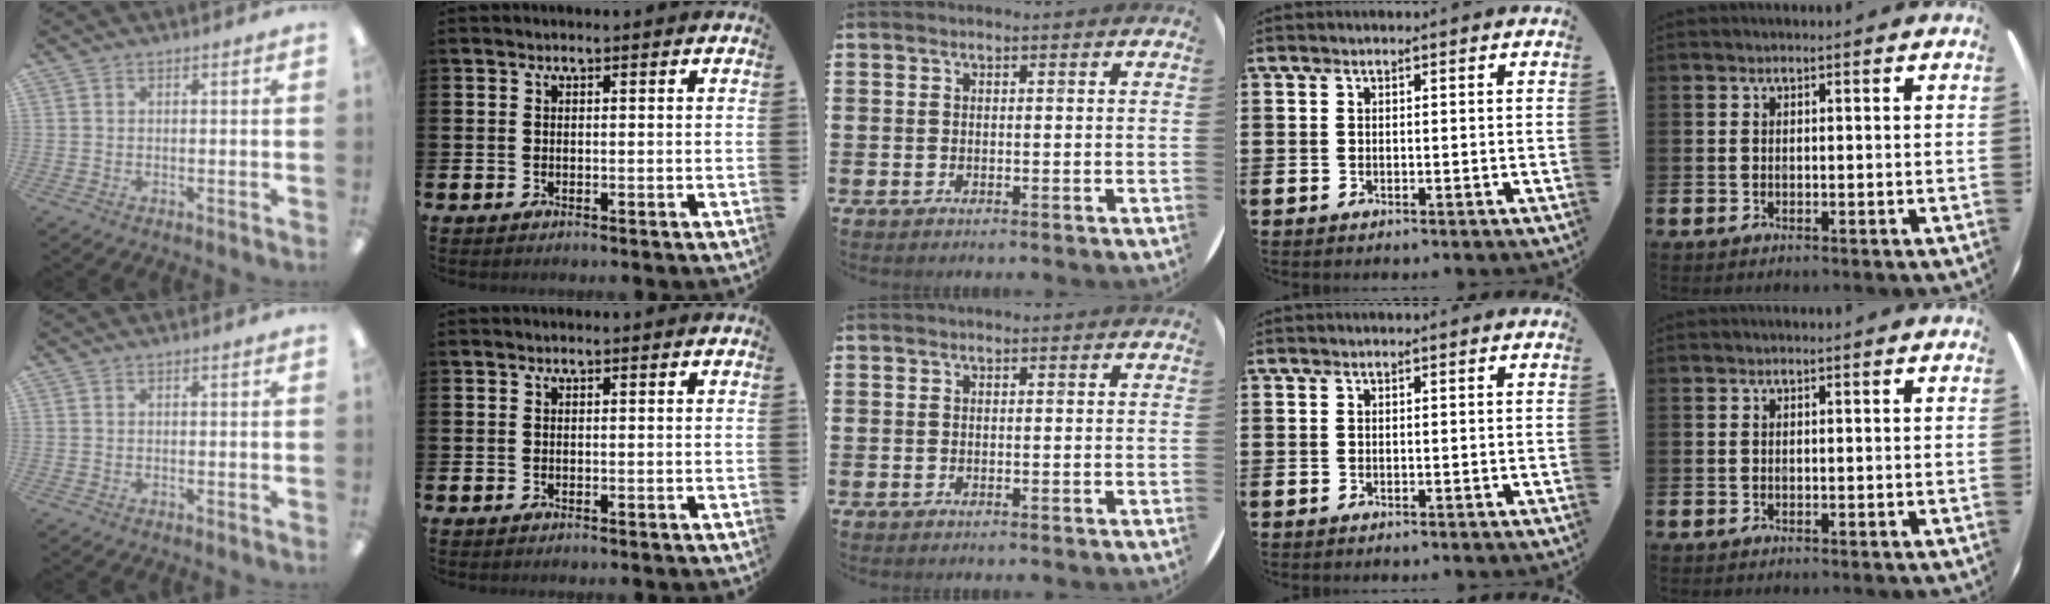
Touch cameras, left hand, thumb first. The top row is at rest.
{}